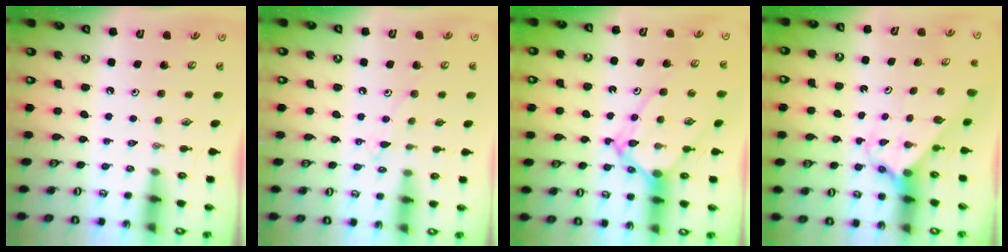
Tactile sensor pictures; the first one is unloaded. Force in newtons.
{"total": 7.1, "press": 7.1, "slide": 0.5}
{"total": 11.4, "press": 11.3, "slide": 1.0}
{"total": 2.2, "press": 2.2, "slide": 0.1}